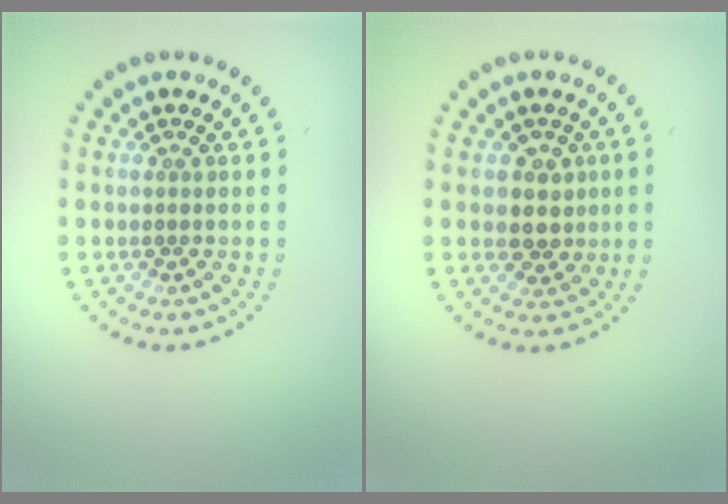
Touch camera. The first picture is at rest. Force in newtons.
{"total": 2.6, "press": 2.3, "slide": 1.2}